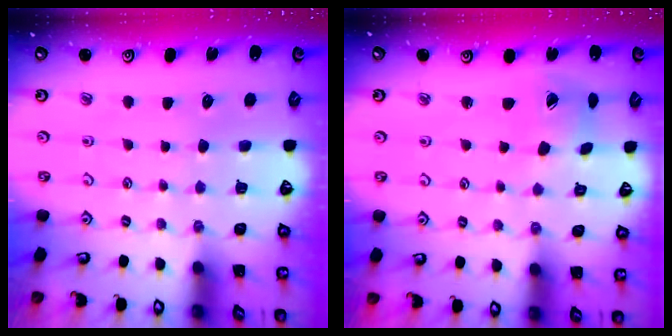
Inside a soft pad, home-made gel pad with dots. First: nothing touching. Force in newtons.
{"total": 6.1, "press": 6.1, "slide": 0.5}